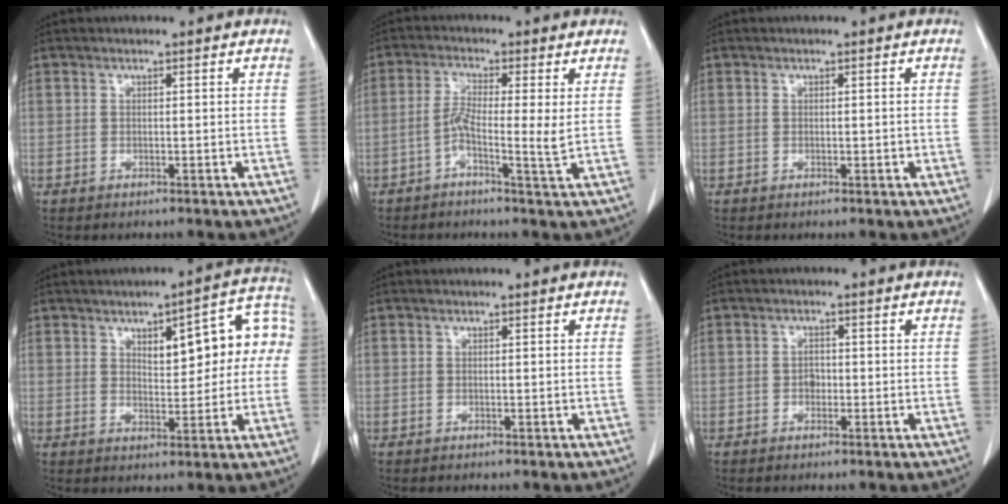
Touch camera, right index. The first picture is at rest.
{"total": 4.7, "force": [-0.8, -0.1, 4.7], "torque": [-0.091, 0.003, -0.020]}
{"total": 0.8, "force": [-0.1, 0.4, 0.7], "torque": [-0.011, 0.002, 0.000]}
{"total": 11.1, "force": [2.2, 4.0, 10.1], "torque": [-0.124, 0.040, 0.032]}
{"total": 0.0}
{"total": 1.5, "force": [-0.4, 1.1, 1.0], "torque": [-0.013, 0.005, -0.007]}